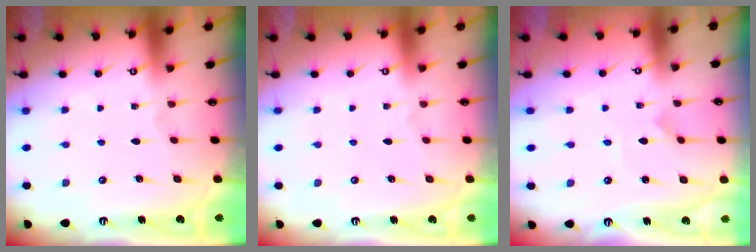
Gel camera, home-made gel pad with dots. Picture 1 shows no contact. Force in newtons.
{"total": 0.0}
{"total": 0.6, "press": 0.5, "slide": 0.1}